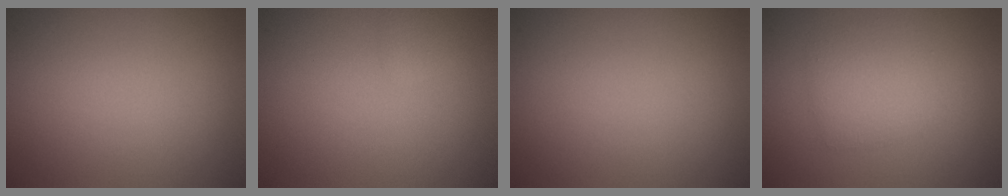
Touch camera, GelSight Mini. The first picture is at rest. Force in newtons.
{"total": 0.7, "press": 0.7, "slide": 0.0}
{"total": 0.0}
{"total": 2.7, "press": 2.7, "slide": 0.1}